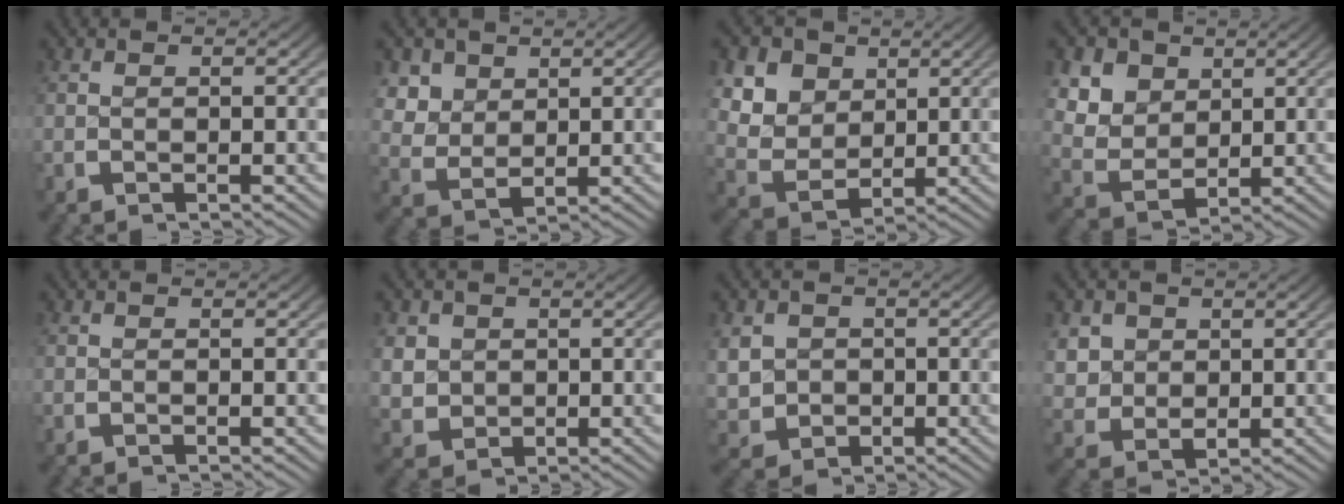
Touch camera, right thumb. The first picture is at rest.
{"total": 5.9, "force": [1.2, 4.7, 3.3], "torque": [-0.086, -0.025, 0.035]}
{"total": 10.6, "force": [1.2, 8.7, 6.0], "torque": [-0.146, -0.030, 0.024]}
{"total": 9.5, "force": [1.2, 7.8, 5.4], "torque": [-0.135, -0.029, 0.028]}
{"total": 0.0}
{"total": 4.4, "force": [0.2, 3.9, 2.0], "torque": [-0.061, -0.027, 0.021]}
{"total": 5.6, "force": [-0.3, 4.9, 2.8], "torque": [-0.074, -0.027, 0.010]}
{"total": 5.6, "force": [0.7, 4.8, 2.8], "torque": [-0.082, -0.030, 0.029]}